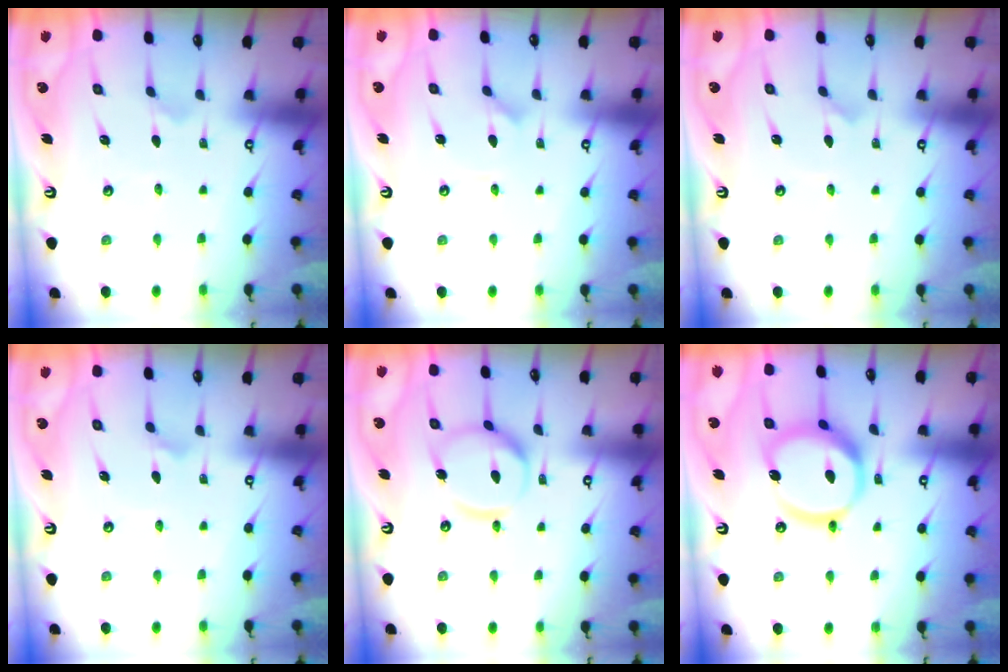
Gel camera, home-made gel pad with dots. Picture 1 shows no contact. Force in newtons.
{"total": 0.9, "press": 0.9, "slide": 0.0}
{"total": 0.8, "press": 0.8, "slide": 0.0}
{"total": 2.3, "press": 2.3, "slide": 0.2}
{"total": 12.4, "press": 12.4, "slide": 1.1}
{"total": 15.5, "press": 15.3, "slide": 1.9}